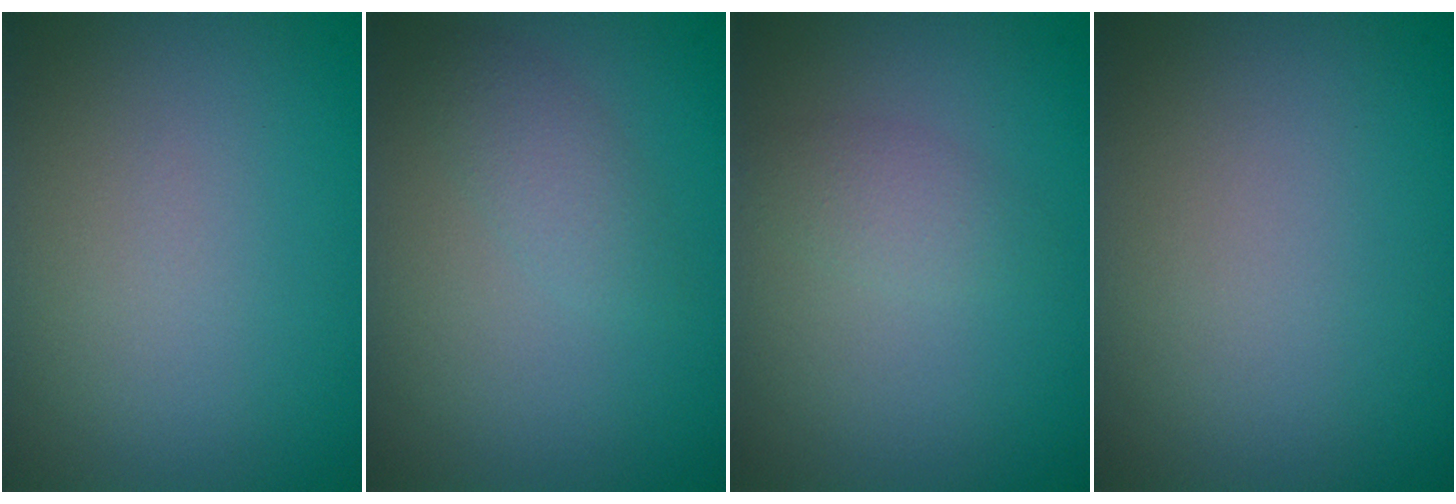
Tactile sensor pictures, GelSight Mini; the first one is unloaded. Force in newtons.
{"total": 1.8, "press": 1.8, "slide": 0.1}
{"total": 1.5, "press": 1.5, "slide": 0.1}
{"total": 0.0}